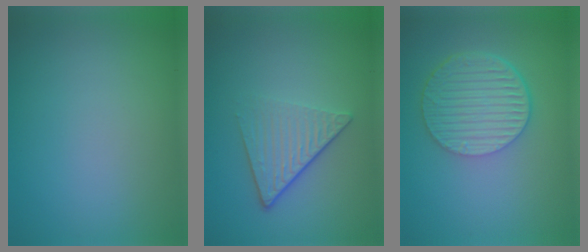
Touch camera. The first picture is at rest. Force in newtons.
{"total": 4.3, "press": 2.8, "slide": 3.3}
{"total": 6.4, "press": 4.5, "slide": 4.5}